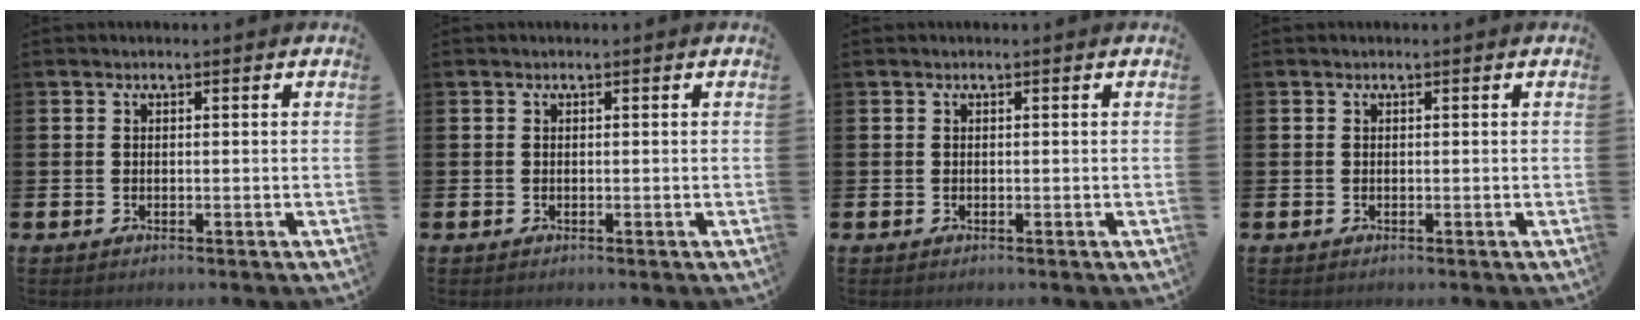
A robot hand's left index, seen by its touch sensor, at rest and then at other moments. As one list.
[{"total": 0.0}, {"total": 0.0}, {"total": 0.0}]